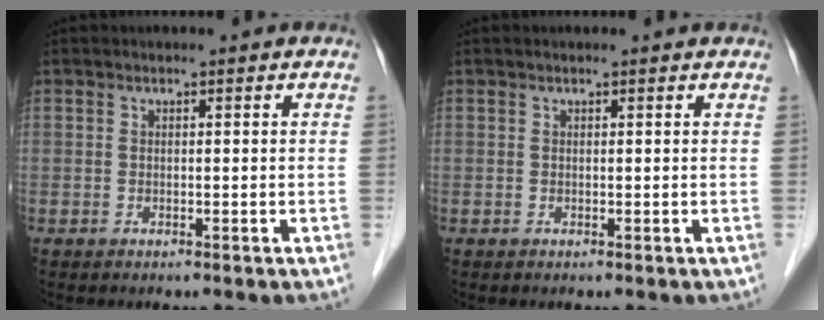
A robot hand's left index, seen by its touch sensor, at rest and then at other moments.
{"total": 1.7, "force": [1.6, 0.3, 0.6], "torque": [-0.011, 0.014, 0.017]}